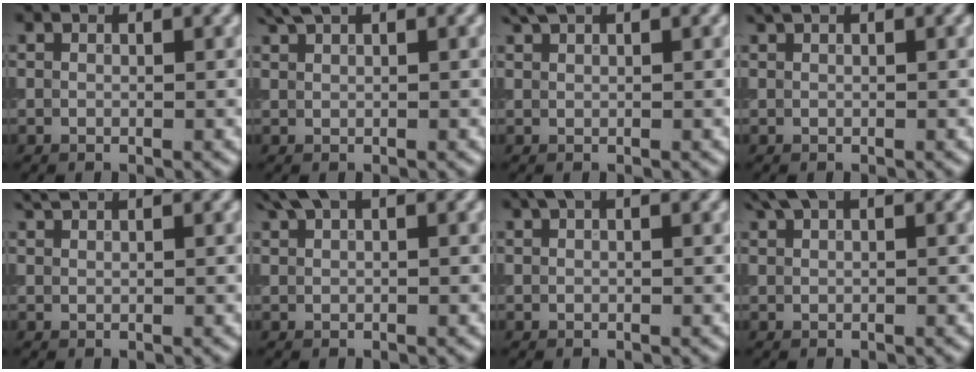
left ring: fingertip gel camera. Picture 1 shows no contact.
{"total": 1.6, "force": [1.3, 0.3, 0.8], "torque": [-0.014, 0.004, 0.029]}
{"total": 1.2, "force": [1.0, 0.3, 0.5], "torque": [-0.009, 0.002, 0.020]}
{"total": 0.5, "force": [0.4, 0.1, 0.3], "torque": [-0.005, 0.003, 0.008]}
{"total": 0.7, "force": [0.7, 0.1, 0.3], "torque": [-0.002, -0.001, 0.014]}
{"total": 2.0, "force": [1.4, 0.6, 1.3], "torque": [-0.022, 0.007, 0.027]}
{"total": 1.0, "force": [0.6, 0.3, 0.8], "torque": [-0.015, 0.004, 0.011]}
{"total": 1.7, "force": [1.2, 0.5, 1.0], "torque": [-0.017, 0.008, 0.025]}